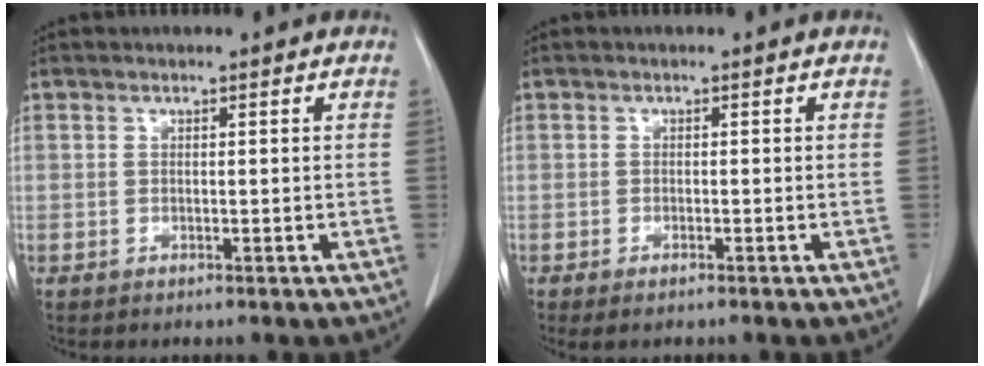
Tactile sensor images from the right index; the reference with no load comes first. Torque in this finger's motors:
{"motor_torque": [0.19, -0.08, 0.10, 0.01]}